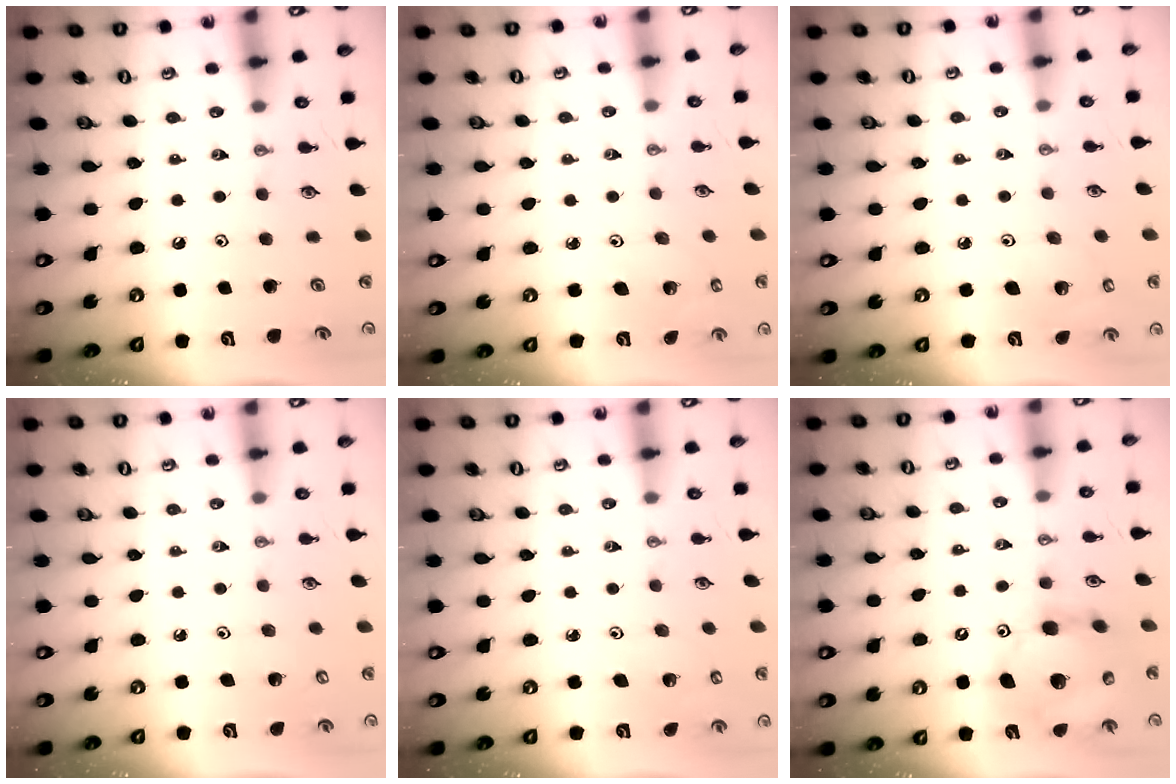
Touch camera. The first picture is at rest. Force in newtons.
{"total": 1.8, "press": 1.8, "slide": 0.1}
{"total": 5.6, "press": 5.1, "slide": 2.3}
{"total": 3.3, "press": 3.3, "slide": 0.3}
{"total": 2.2, "press": 2.2, "slide": 0.2}
{"total": 15.2, "press": 15.1, "slide": 1.7}